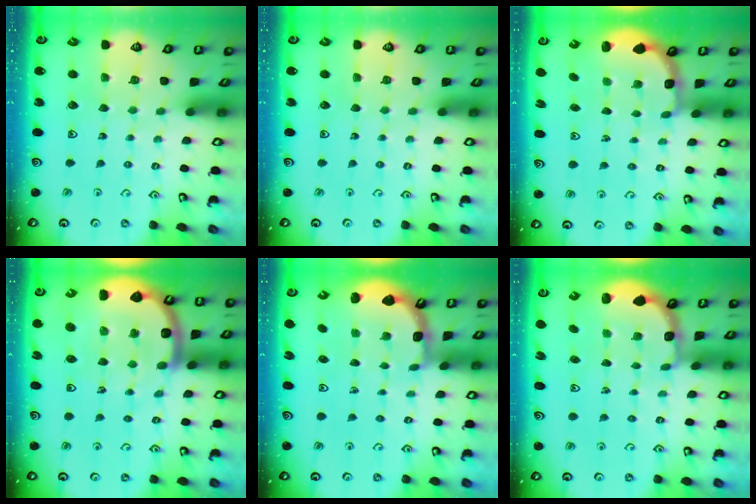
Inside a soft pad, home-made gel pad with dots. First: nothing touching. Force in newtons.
{"total": 0.0}
{"total": 2.7, "press": 2.4, "slide": 1.4}
{"total": 11.5, "press": 10.9, "slide": 3.4}
{"total": 2.1, "press": 2.1, "slide": 0.2}
{"total": 2.5, "press": 1.9, "slide": 1.6}